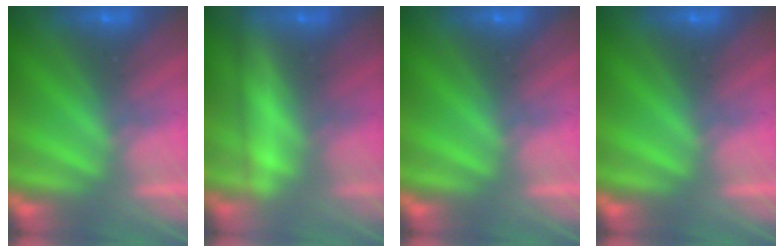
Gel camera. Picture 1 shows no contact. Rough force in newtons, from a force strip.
{"total": 2.4}
{"total": 0.0}
{"total": 0.0}